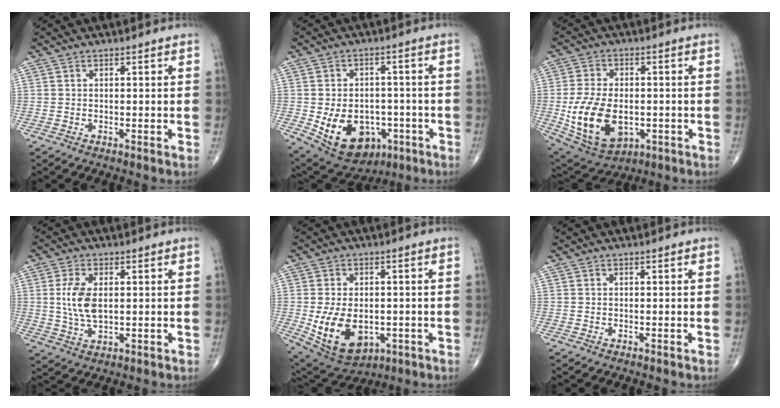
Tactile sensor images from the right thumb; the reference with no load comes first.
{"total": 14.6, "force": [-4.4, 10.5, 9.2], "torque": [-0.121, 0.016, -0.046]}
{"total": 15.9, "force": [-2.9, 9.9, 12.1], "torque": [-0.218, -0.004, -0.031]}
{"total": 7.1, "force": [0.8, 3.7, 6.0], "torque": [-0.128, -0.006, 0.019]}
{"total": 13.5, "force": [-2.7, 8.8, 9.9], "torque": [-0.159, -0.002, -0.021]}
{"total": 0.0}